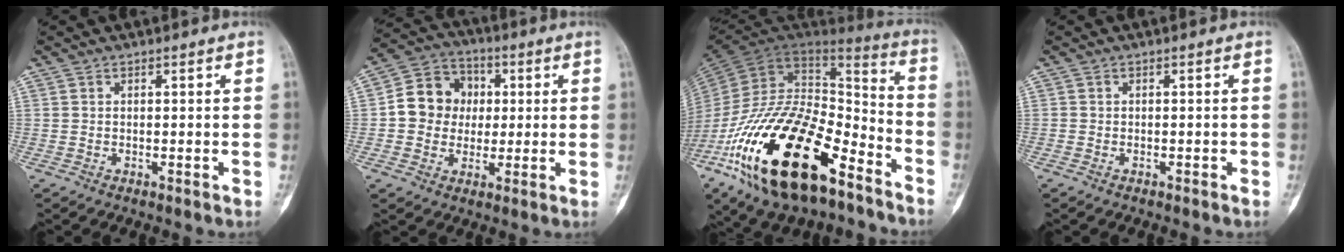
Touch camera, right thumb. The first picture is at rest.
{"total": 10.7, "force": [0.6, 9.6, 4.6], "torque": [-0.040, 0.020, -0.001]}
{"total": 32.1, "force": [-16.7, 14.4, 23.3], "torque": [-0.450, 0.042, -0.288]}
{"total": 0.6, "force": [-0.4, 0.3, 0.2], "torque": [-0.003, 0.002, -0.007]}